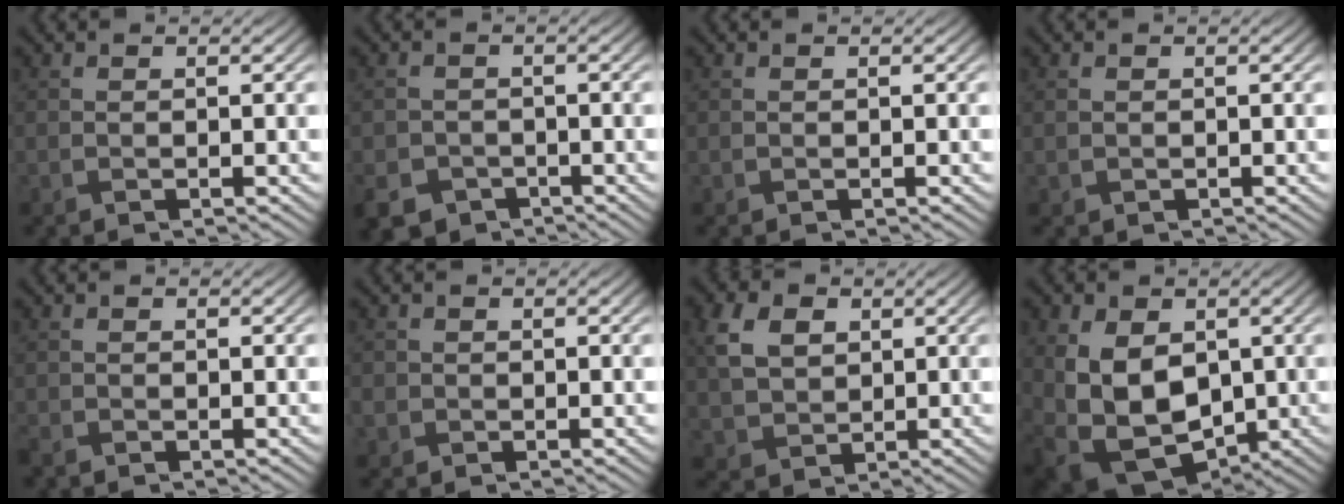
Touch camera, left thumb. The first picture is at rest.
{"total": 4.6, "force": [-2.9, 3.3, 1.3], "torque": [-0.029, -0.011, -0.050]}
{"total": 0.0}
{"total": 1.0, "force": [0.1, 0.9, 0.4], "torque": [-0.013, -0.003, 0.006]}
{"total": 0.9, "force": [-0.9, 0.2, 0.1], "torque": [-0.006, -0.003, -0.022]}
{"total": 1.1, "force": [-0.4, 1.0, 0.0], "torque": [0.003, -0.004, -0.011]}
{"total": 6.2, "force": [1.7, 4.7, 3.7], "torque": [-0.102, 0.005, 0.032]}
{"total": 12.1, "force": [-0.7, 8.5, 8.5], "torque": [-0.197, -0.030, -0.005]}